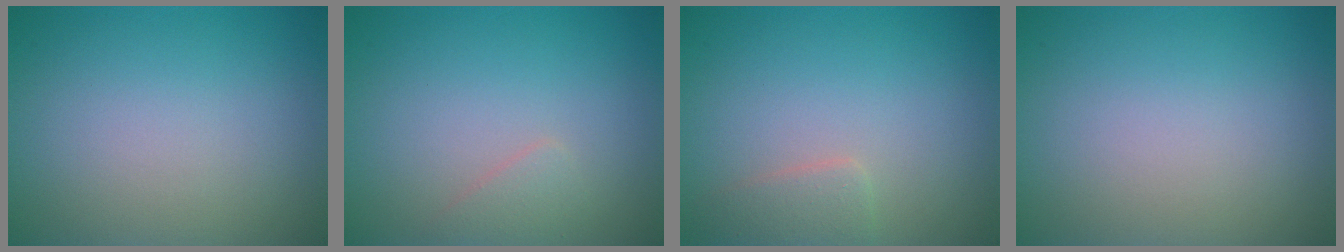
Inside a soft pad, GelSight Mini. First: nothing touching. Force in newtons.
{"total": 1.1, "press": 1.1, "slide": 0.1}
{"total": 1.8, "press": 1.8, "slide": 0.2}
{"total": 0.0}